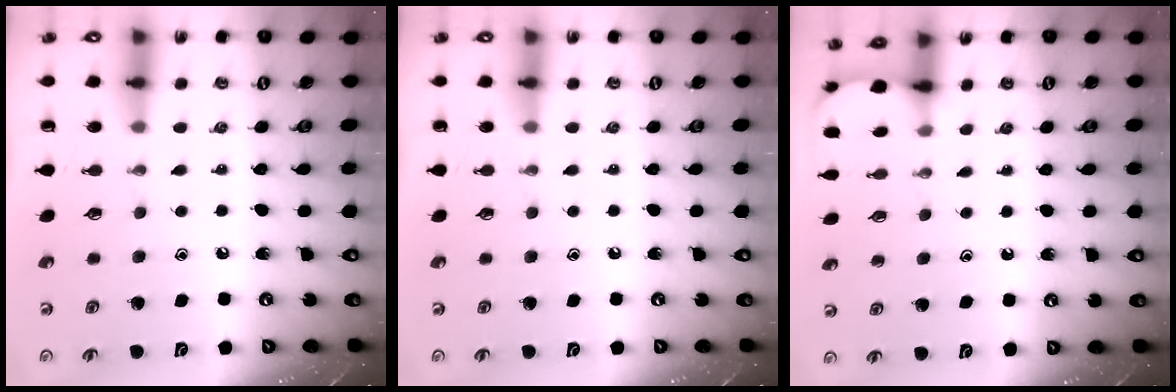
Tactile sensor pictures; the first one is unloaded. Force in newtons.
{"total": 0.0}
{"total": 1.8, "press": 1.7, "slide": 0.2}